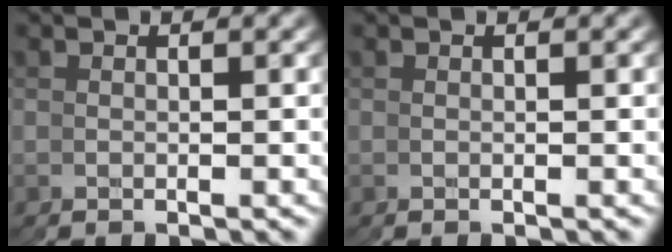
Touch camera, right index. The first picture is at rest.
{"total": 0.0}